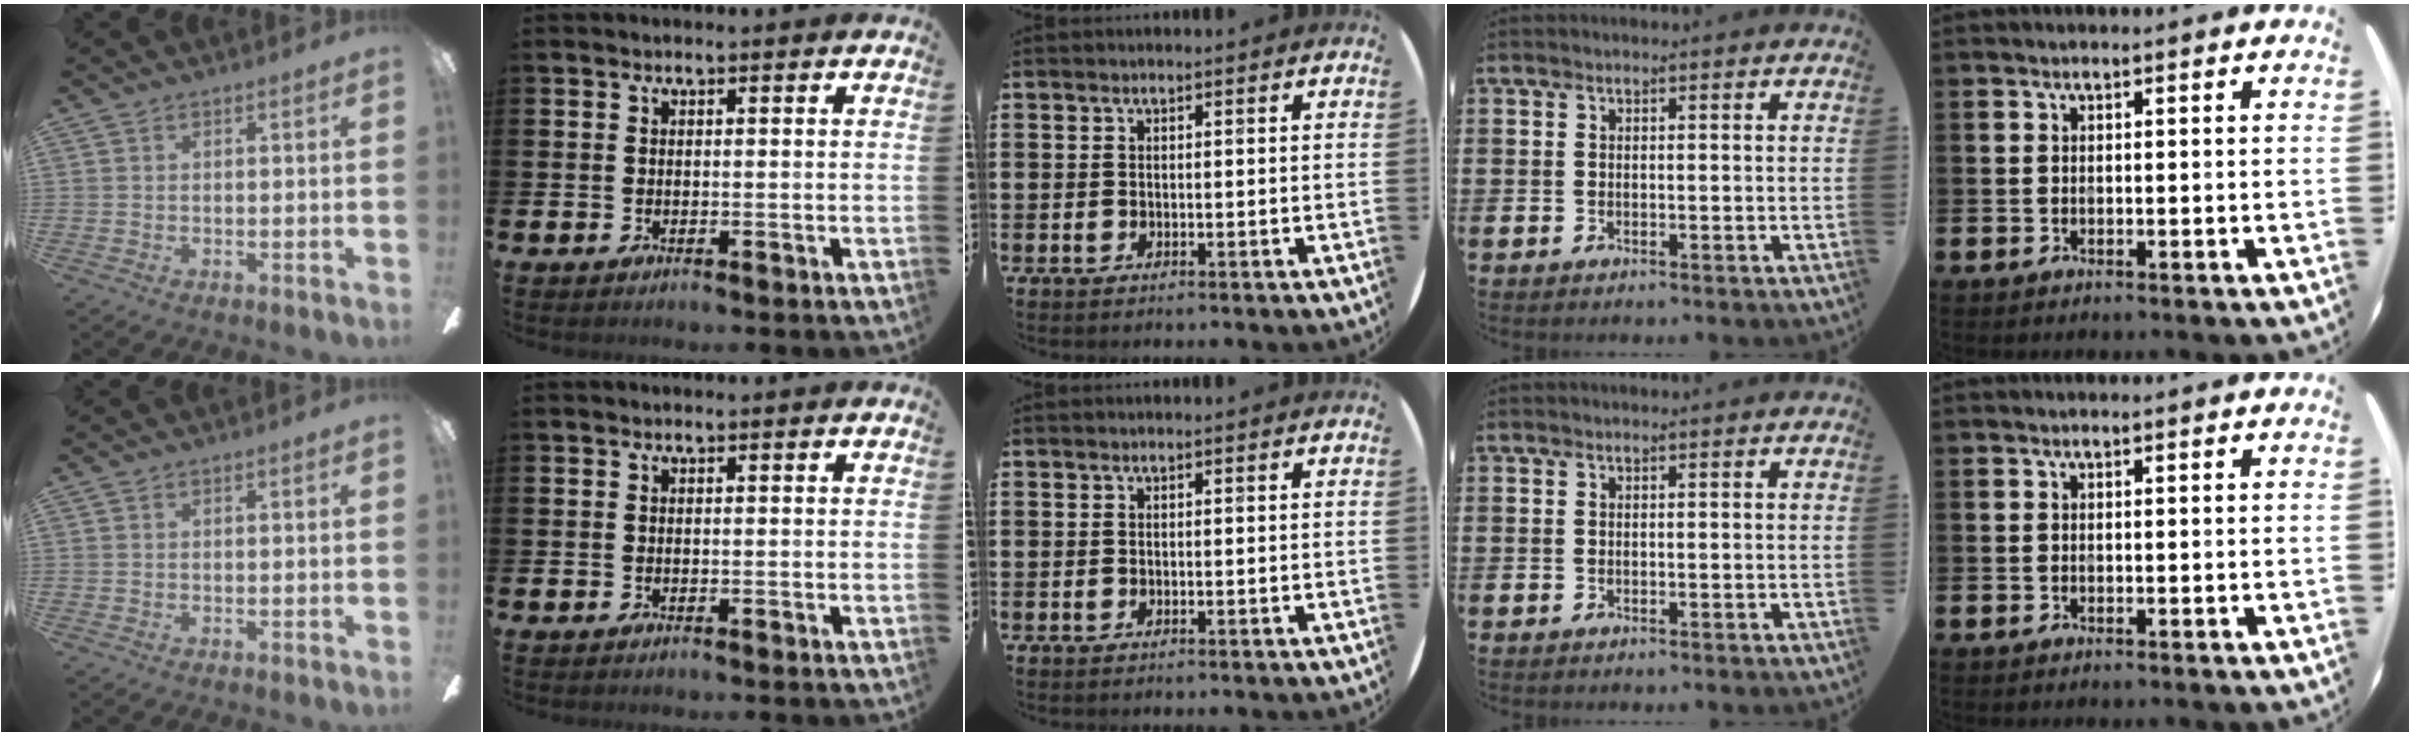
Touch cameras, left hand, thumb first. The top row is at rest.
{}